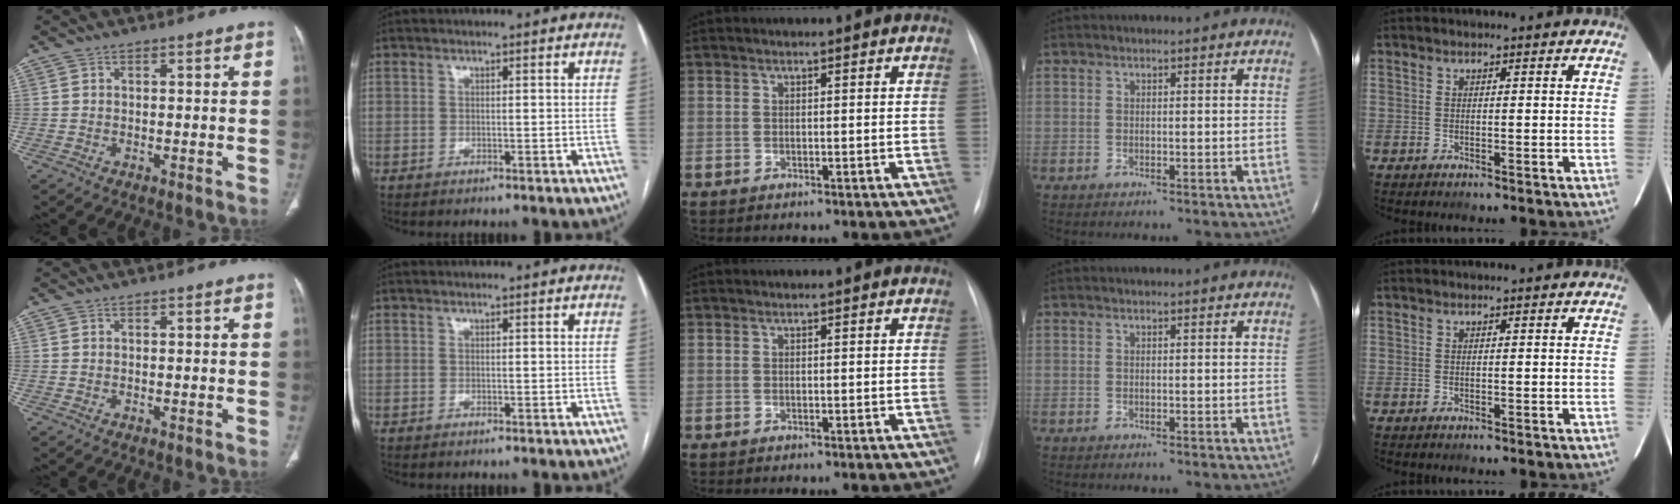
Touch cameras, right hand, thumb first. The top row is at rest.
{}